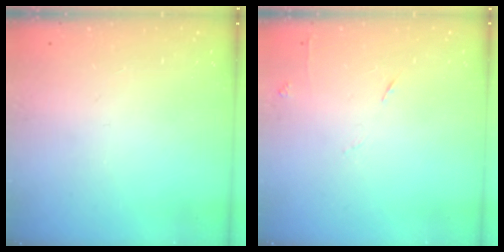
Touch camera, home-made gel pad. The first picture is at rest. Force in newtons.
{"total": 6.6, "press": 6.6, "slide": 0.8}